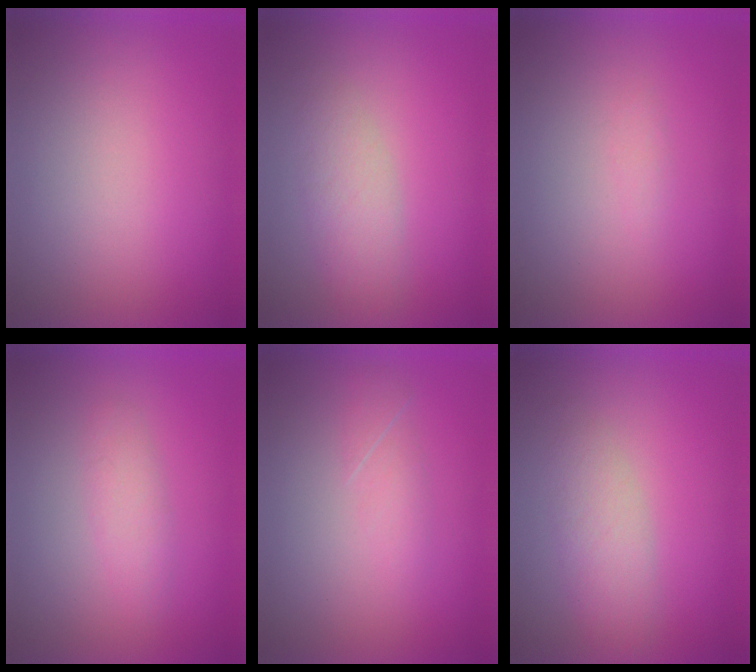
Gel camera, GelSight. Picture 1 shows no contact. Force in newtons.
{"total": 2.9}
{"total": 1.0}
{"total": 2.4}
{"total": 2.2}
{"total": 2.9}